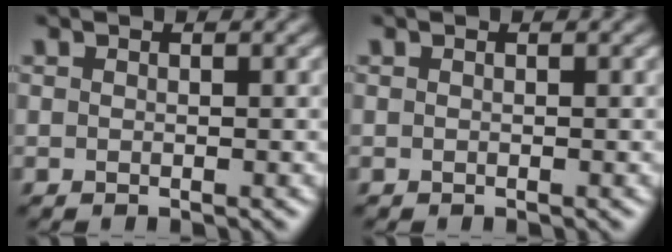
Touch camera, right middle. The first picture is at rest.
{"total": 0.0}